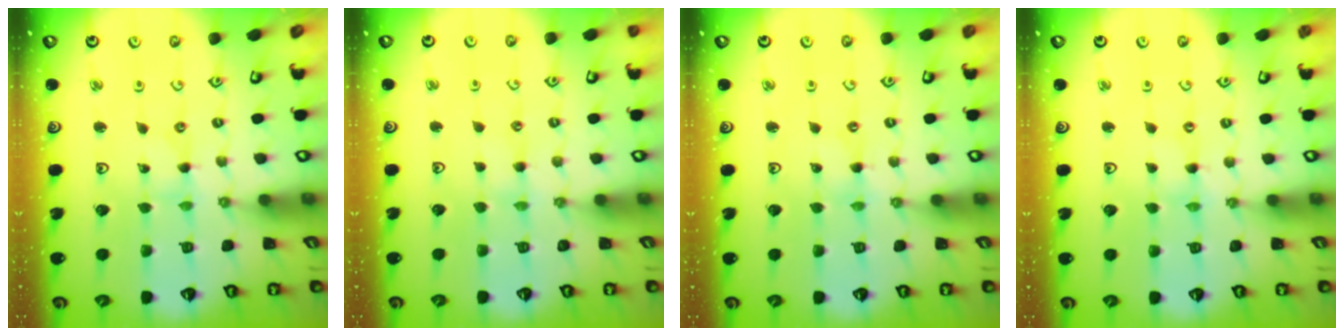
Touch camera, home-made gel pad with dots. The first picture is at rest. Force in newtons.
{"total": 2.1, "press": 2.1, "slide": 0.2}
{"total": 0.0}
{"total": 0.0}